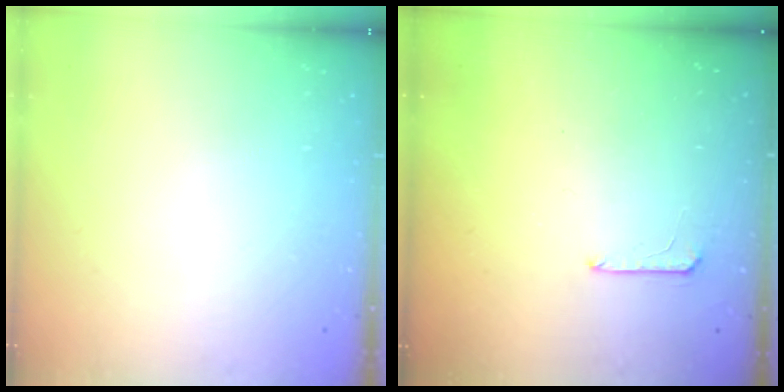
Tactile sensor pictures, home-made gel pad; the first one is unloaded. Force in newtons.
{"total": 5.1, "press": 5.1, "slide": 0.4}